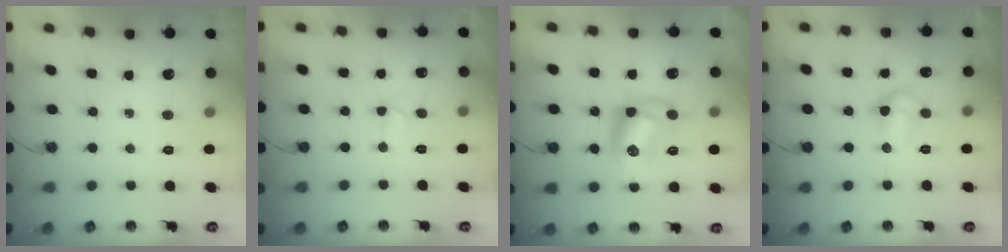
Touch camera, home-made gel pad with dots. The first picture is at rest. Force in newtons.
{"total": 3.5, "press": 3.5, "slide": 0.6}
{"total": 10.9, "press": 10.2, "slide": 3.9}
{"total": 8.4, "press": 8.3, "slide": 0.9}